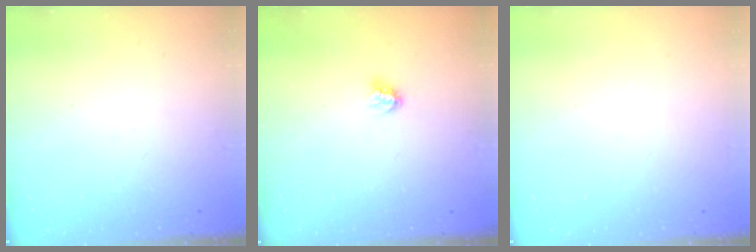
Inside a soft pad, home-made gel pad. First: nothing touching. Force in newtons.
{"total": 3.0, "press": 2.9, "slide": 0.4}
{"total": 0.0}